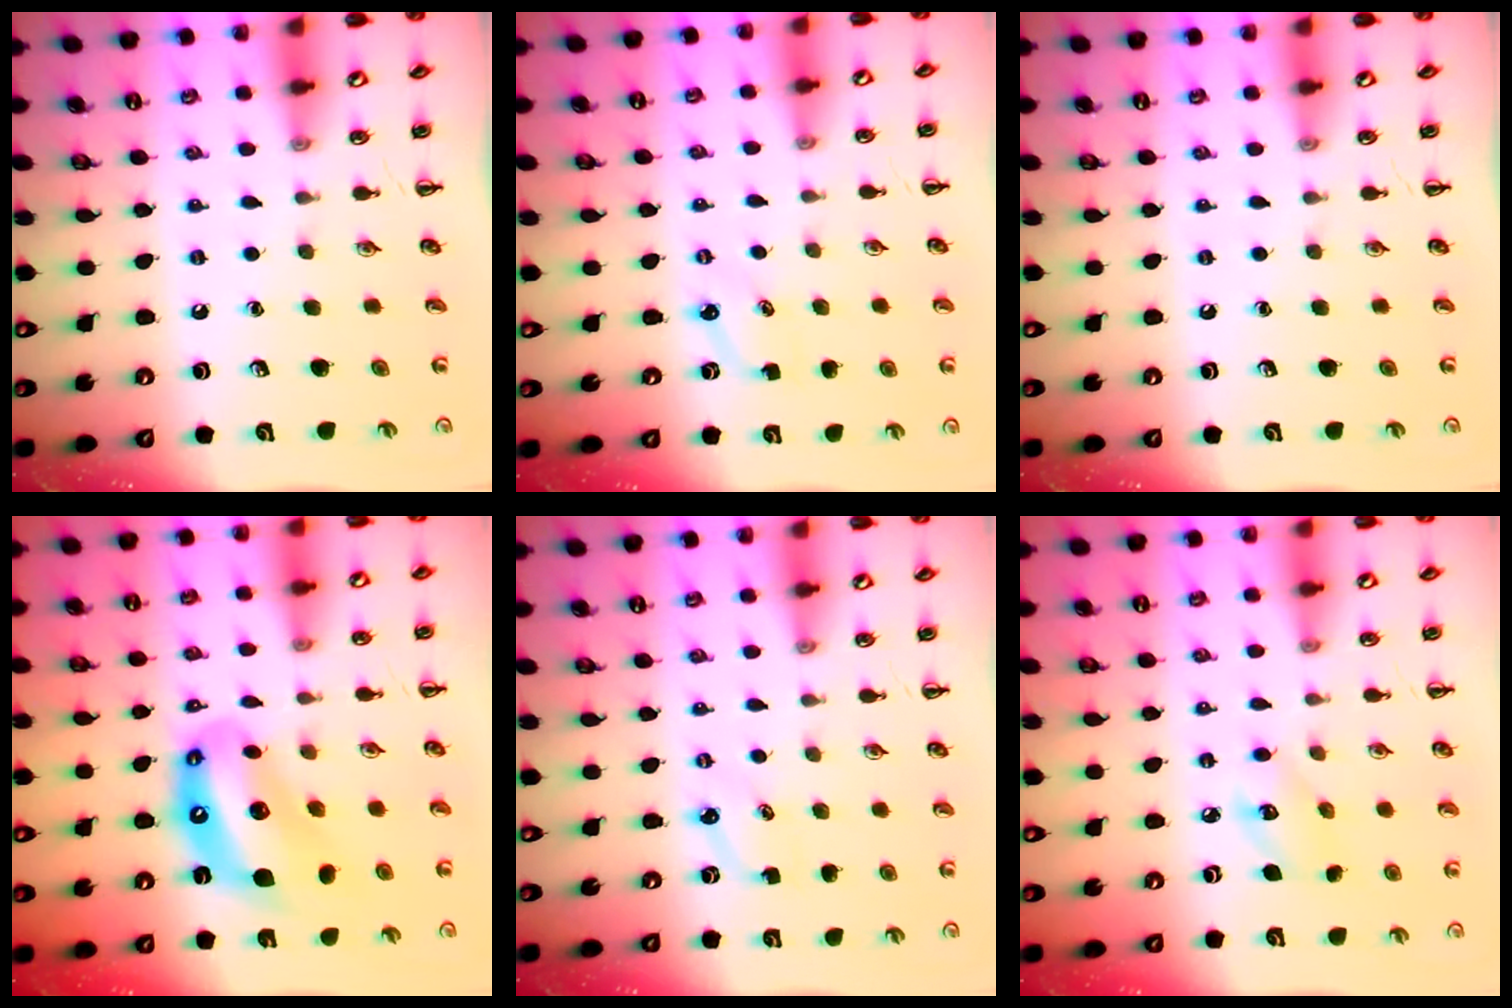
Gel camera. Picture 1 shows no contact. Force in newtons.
{"total": 2.9, "press": 2.7, "slide": 0.8}
{"total": 0.0}
{"total": 13.0, "press": 12.4, "slide": 3.9}
{"total": 2.9, "press": 2.7, "slide": 0.8}
{"total": 5.5, "press": 5.5, "slide": 0.4}